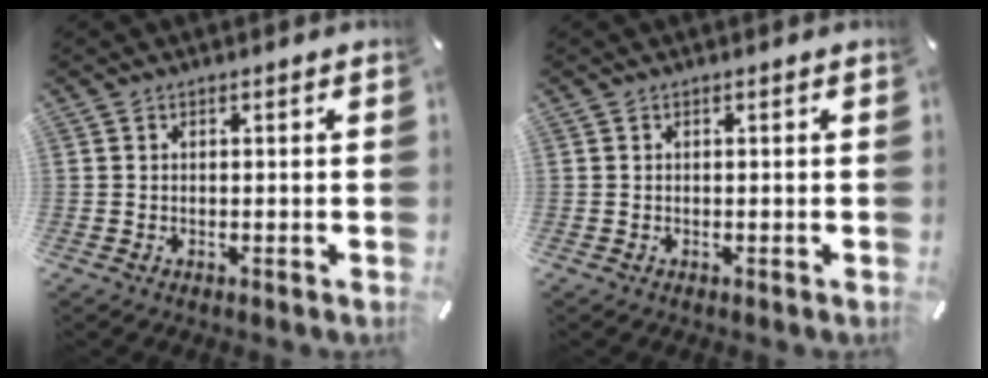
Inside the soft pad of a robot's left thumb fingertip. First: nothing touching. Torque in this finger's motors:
{"motor_torque": [-0.04, -0.04, -0.01, 0.01, 0.00]}